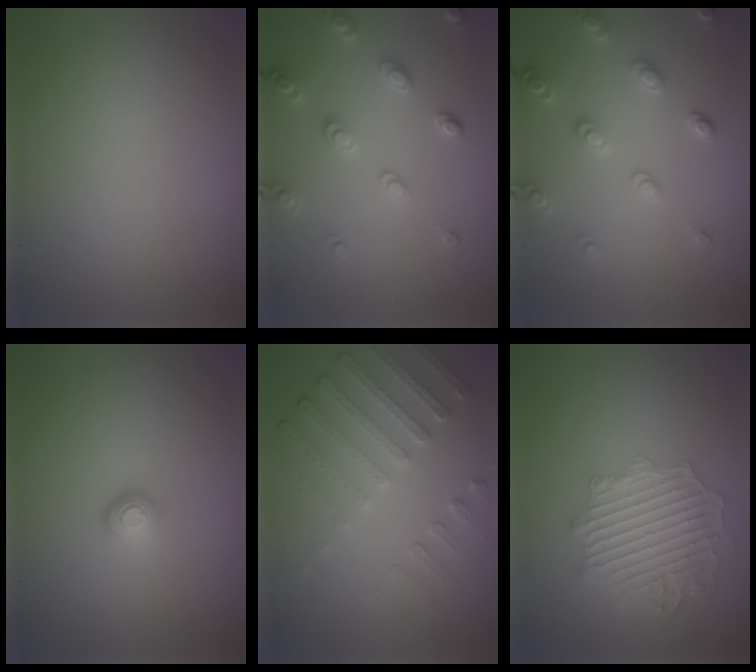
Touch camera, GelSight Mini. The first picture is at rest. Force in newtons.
{"total": 2.9, "press": 2.9, "slide": 0.5}
{"total": 2.9, "press": 2.9, "slide": 0.5}
{"total": 1.6, "press": 1.0, "slide": 1.3}
{"total": 4.8, "press": 3.5, "slide": 3.2}
{"total": 6.1, "press": 4.6, "slide": 4.0}